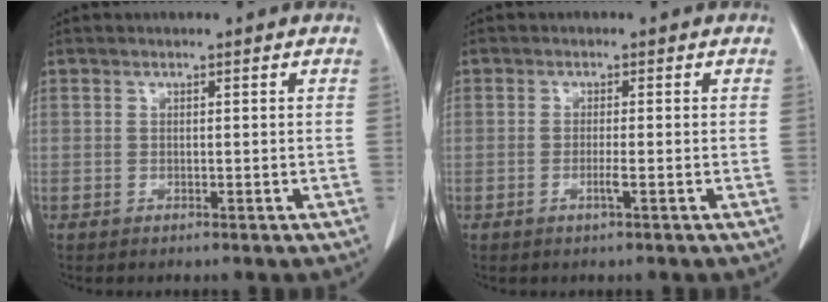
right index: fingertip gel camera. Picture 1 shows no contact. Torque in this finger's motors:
{"motor_torque": [-0.14, 0.01, -0.03, -0.01]}